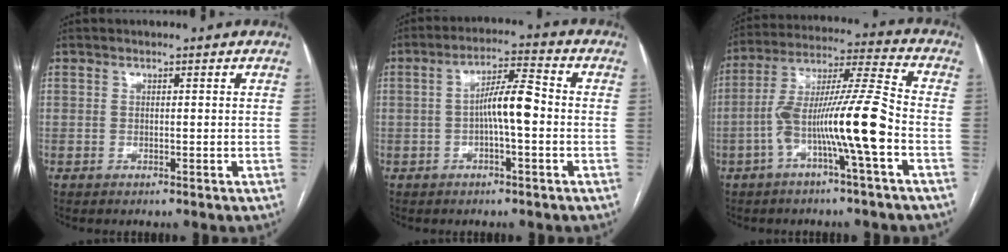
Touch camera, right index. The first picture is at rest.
{"total": 6.7, "force": [-0.8, 0.9, 6.6], "torque": [-0.117, 0.017, -0.018]}
{"total": 13.5, "force": [-4.4, -0.4, 12.8], "torque": [-0.240, 0.018, -0.083]}